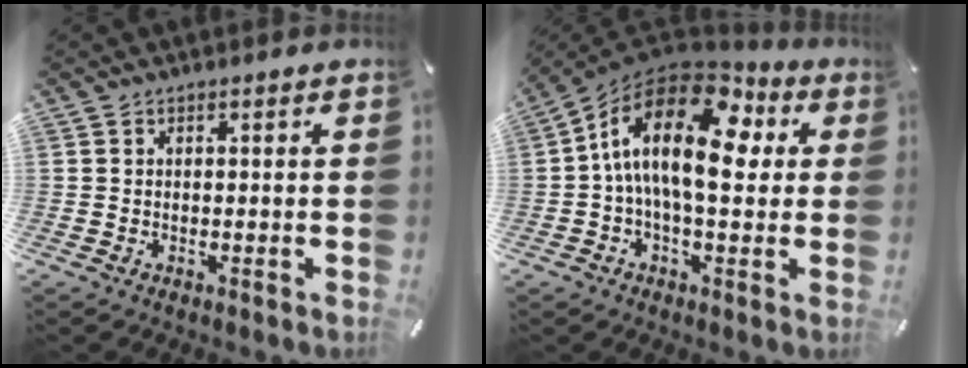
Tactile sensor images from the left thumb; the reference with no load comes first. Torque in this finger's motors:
{"motor_torque": [0.90, 1.19, 2.77, 0.00, 0.37]}